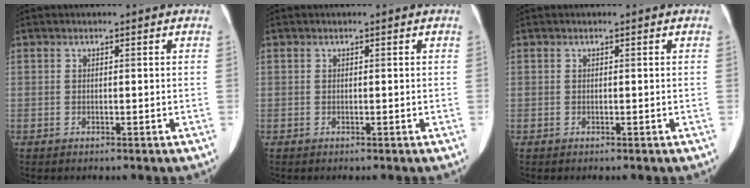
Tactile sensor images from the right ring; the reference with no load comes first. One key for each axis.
{"total": 0.0}
{"total": 0.0}